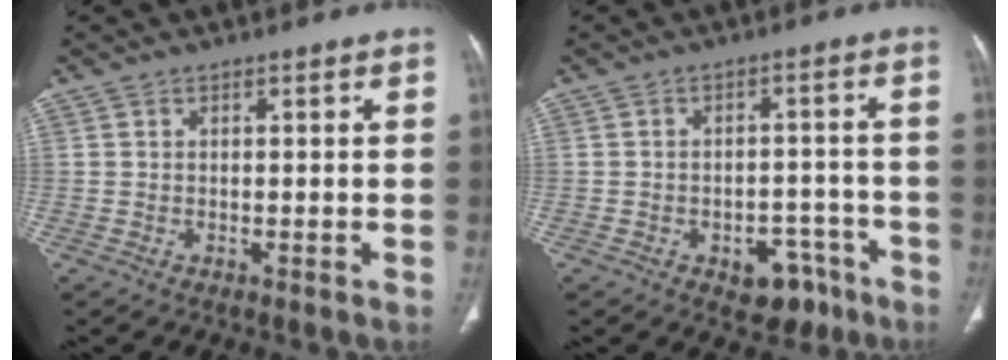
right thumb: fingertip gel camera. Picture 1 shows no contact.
{"total": 7.3, "force": [-4.3, 4.7, 3.7], "torque": [-0.021, 0.037, -0.051]}